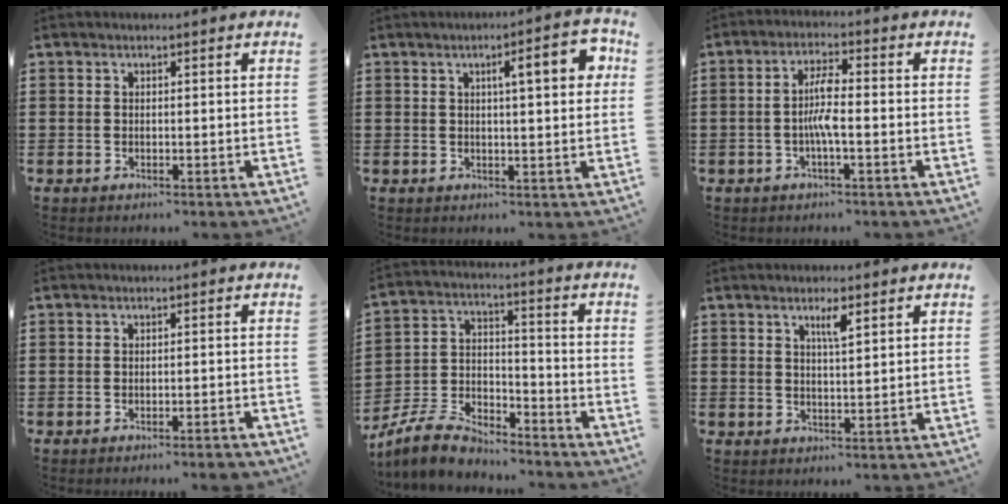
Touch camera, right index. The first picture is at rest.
{"total": 6.4, "force": [2.0, 1.4, 5.9], "torque": [-0.086, -0.003, 0.023]}
{"total": 4.9, "force": [-1.0, 1.0, 4.8], "torque": [-0.100, 0.001, -0.025]}
{"total": 1.3, "force": [-1.1, -0.2, 0.6], "torque": [-0.011, 0.000, -0.022]}
{"total": 5.6, "force": [-5.2, 1.6, 1.4], "torque": [-0.037, 0.008, -0.104]}
{"total": 2.9, "force": [1.6, 0.5, 2.3], "torque": [-0.042, 0.000, 0.023]}